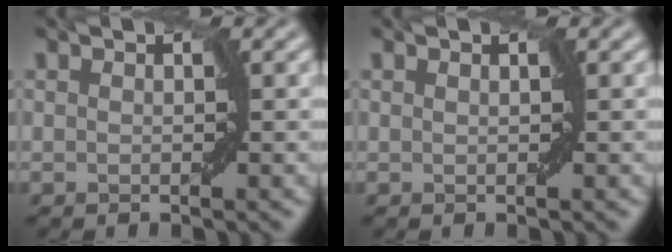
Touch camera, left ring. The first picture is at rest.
{"total": 0.0}